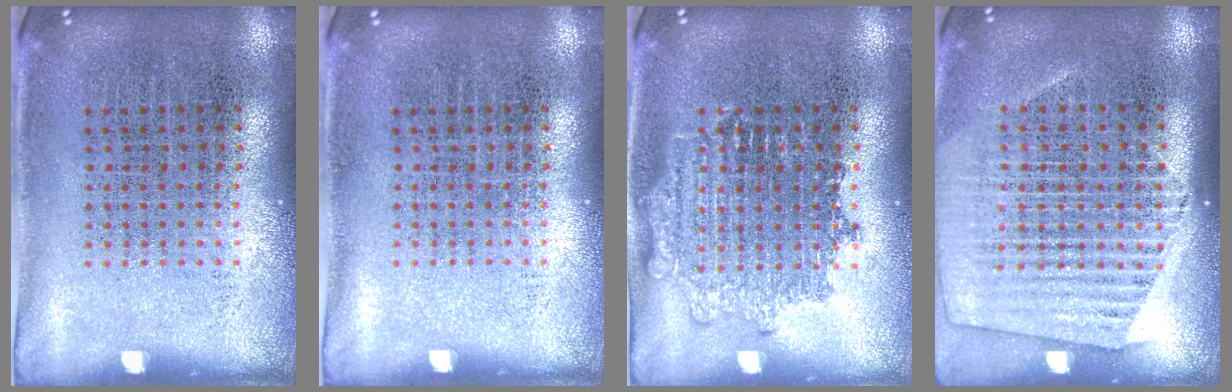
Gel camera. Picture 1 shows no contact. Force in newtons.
{"total": 0.0}
{"total": 2.2, "press": 2.2, "slide": 0.5}
{"total": 1.4, "press": 1.3, "slide": 0.5}